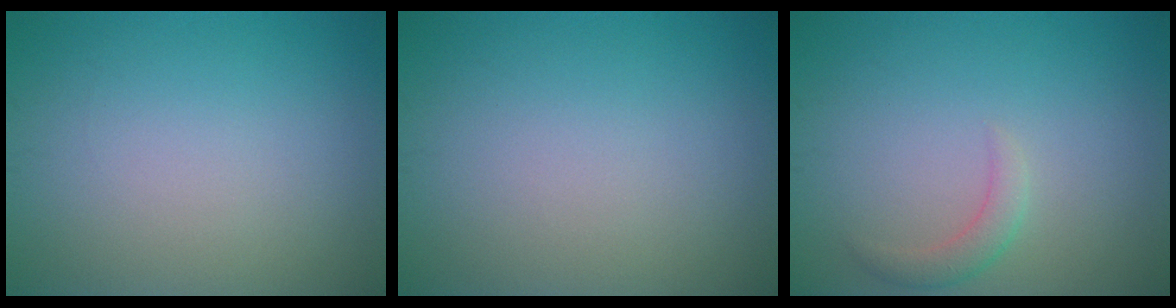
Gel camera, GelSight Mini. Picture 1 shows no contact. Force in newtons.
{"total": 0.0}
{"total": 1.6, "press": 1.6, "slide": 0.1}